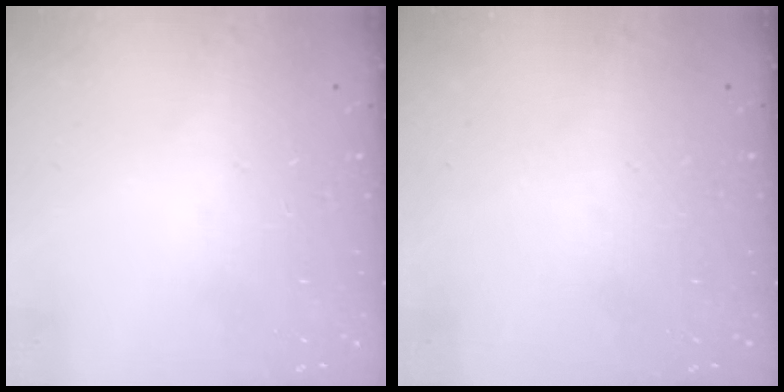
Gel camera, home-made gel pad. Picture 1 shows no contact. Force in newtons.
{"total": 0.0}